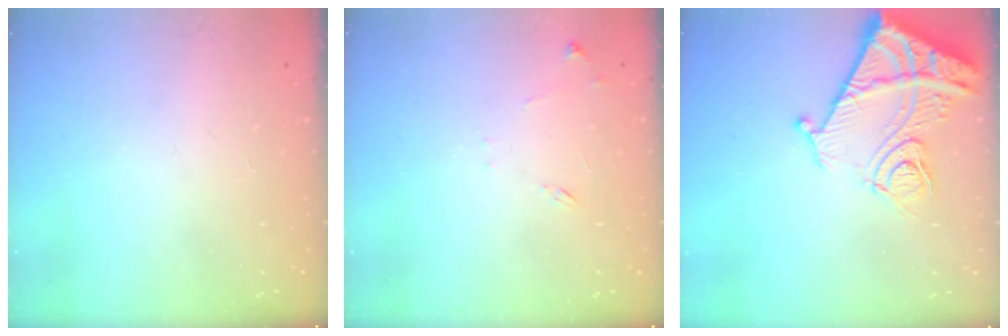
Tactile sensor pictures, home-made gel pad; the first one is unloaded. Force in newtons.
{"total": 6.7, "press": 6.7, "slide": 0.6}
{"total": 14.7, "press": 14.6, "slide": 1.7}